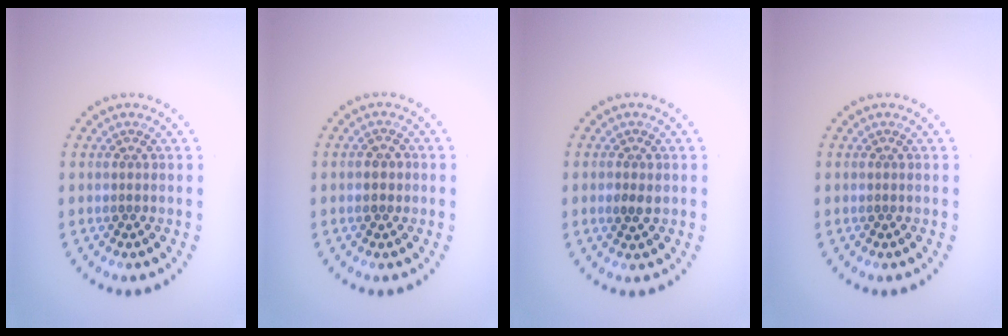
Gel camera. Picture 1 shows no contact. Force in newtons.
{"total": 1.0, "press": 0.9, "slide": 0.3}
{"total": 1.5, "press": 1.5, "slide": 0.1}
{"total": 0.0}